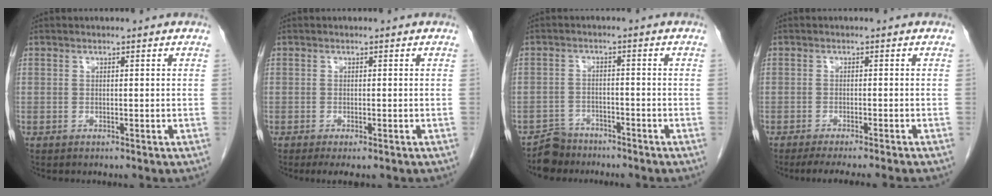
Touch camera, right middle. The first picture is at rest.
{"total": 2.7, "force": [-1.9, 0.7, 1.8], "torque": [-0.027, -0.009, -0.026]}
{"total": 4.1, "force": [-3.5, 2.0, -0.5], "torque": [0.010, 0.003, -0.063]}
{"total": 8.1, "force": [-7.0, -0.2, 4.0], "torque": [-0.034, -0.017, -0.100]}